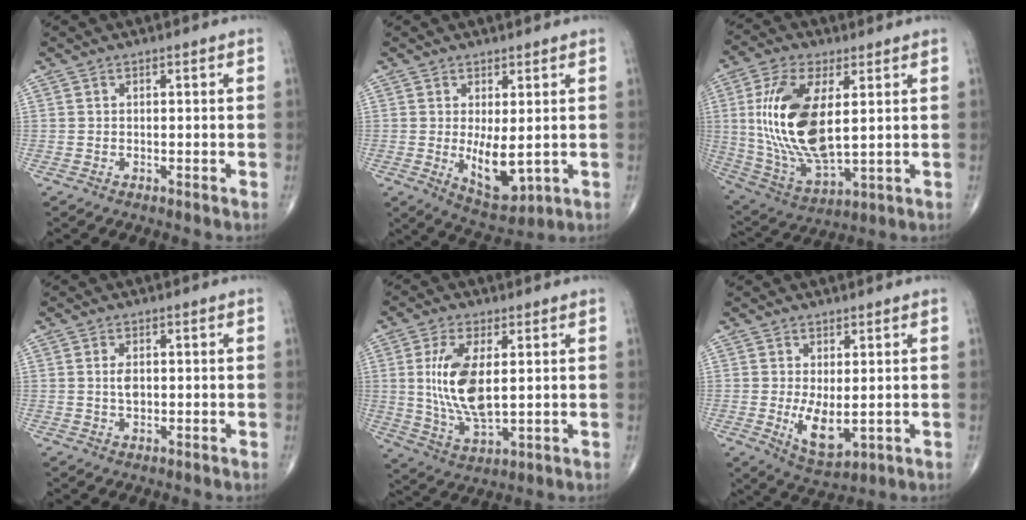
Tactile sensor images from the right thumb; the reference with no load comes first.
{"total": 7.5, "force": [-0.3, 3.3, 6.8], "torque": [-0.093, -0.022, 0.012]}
{"total": 19.4, "force": [2.9, 8.9, 17.0], "torque": [-0.344, -0.018, 0.066]}
{"total": 4.4, "force": [0.4, 2.5, 3.6], "torque": [-0.062, -0.003, 0.009]}
{"total": 12.7, "force": [1.8, 5.6, 11.2], "torque": [-0.224, -0.017, 0.045]}
{"total": 6.8, "force": [-0.4, 3.1, 6.0], "torque": [-0.093, -0.021, 0.008]}